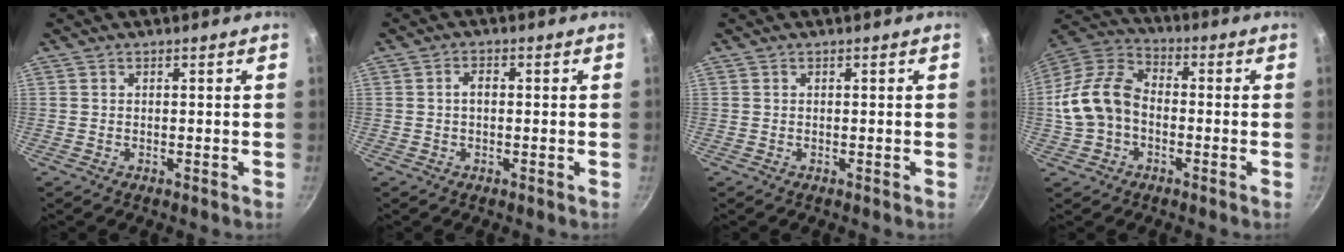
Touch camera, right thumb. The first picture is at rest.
{"total": 1.9, "force": [-0.1, 1.2, 1.5], "torque": [-0.024, 0.010, -0.002]}
{"total": 0.0}
{"total": 12.9, "force": [-1.8, 9.2, 8.9], "torque": [-0.152, 0.042, -0.050]}